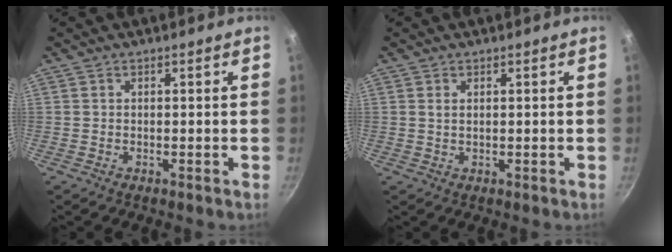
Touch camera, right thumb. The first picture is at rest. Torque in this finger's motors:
{"motor_torque": [-0.65, 0.04, 0.50, -0.04, 0.06]}